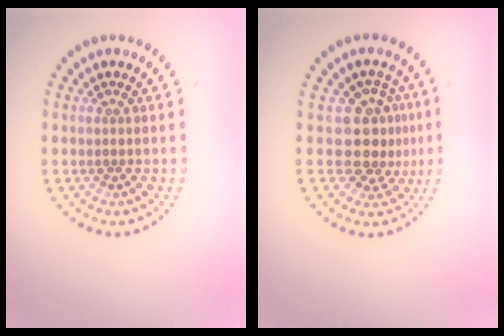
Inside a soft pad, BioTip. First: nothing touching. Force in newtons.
{"total": 3.7, "press": 3.1, "slide": 2.0}